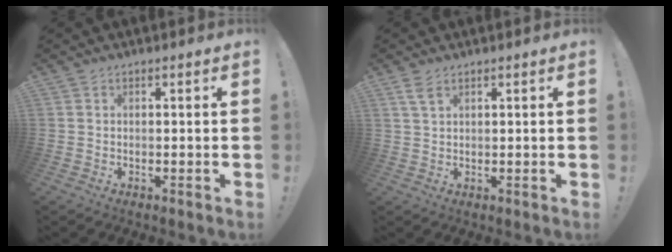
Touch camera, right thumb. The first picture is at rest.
{"total": 3.3, "force": [1.9, 1.4, 2.3], "torque": [-0.041, -0.003, 0.034]}